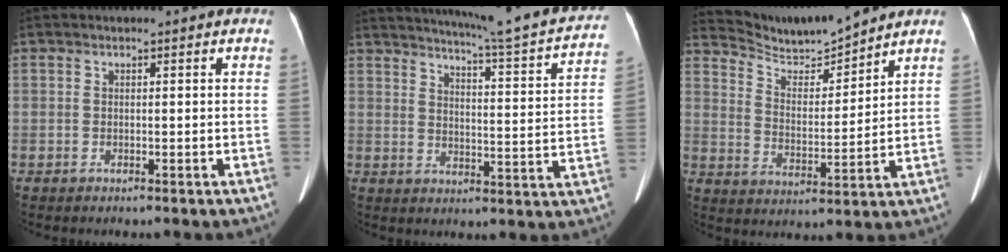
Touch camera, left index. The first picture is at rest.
{"total": 21.9, "force": [20.0, 0.5, 9.0], "torque": [-0.129, -0.052, 0.243]}
{"total": 9.7, "force": [9.5, 0.4, 1.6], "torque": [-0.049, 0.002, 0.178]}